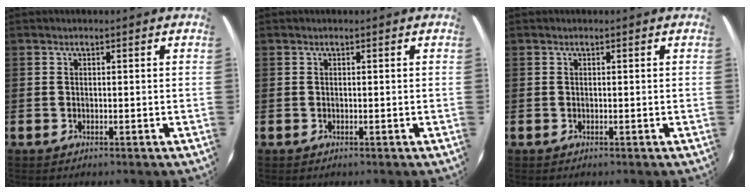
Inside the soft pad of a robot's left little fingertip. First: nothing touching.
{"total": 0.0}
{"total": 0.0}